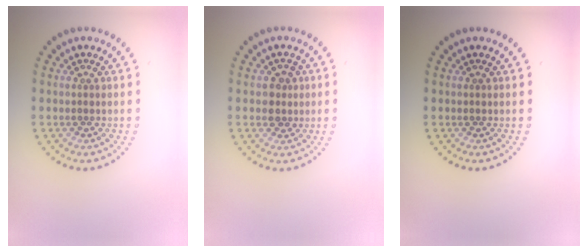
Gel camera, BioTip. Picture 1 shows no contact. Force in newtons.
{"total": 1.9, "press": 1.8, "slide": 0.6}
{"total": 0.0}